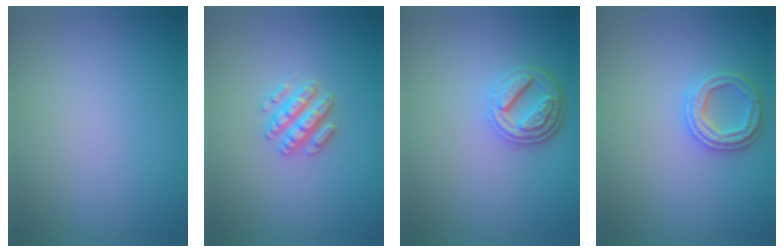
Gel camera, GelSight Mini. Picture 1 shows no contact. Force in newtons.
{"total": 2.6, "press": 2.5, "slide": 0.4}
{"total": 4.1, "press": 3.2, "slide": 2.6}
{"total": 2.7, "press": 2.7, "slide": 0.5}